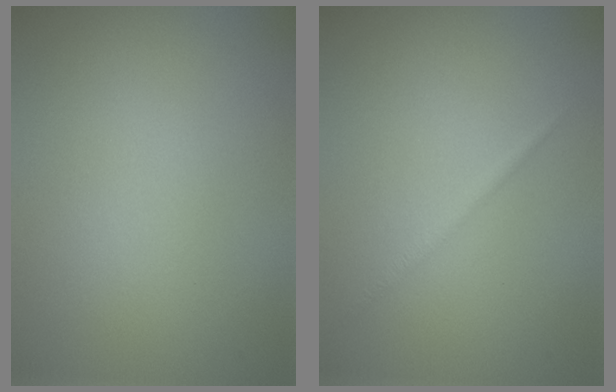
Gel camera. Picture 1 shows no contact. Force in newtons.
{"total": 0.7, "press": 0.7, "slide": 0.1}